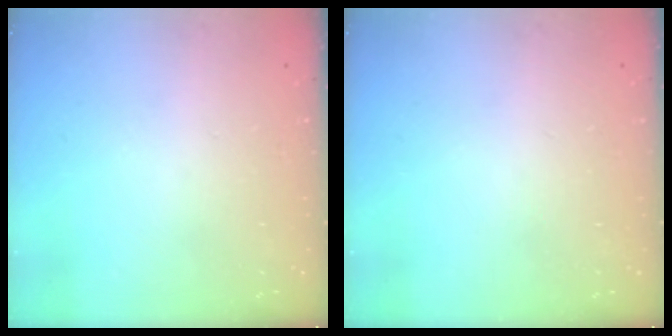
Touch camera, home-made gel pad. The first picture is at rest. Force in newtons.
{"total": 0.0}